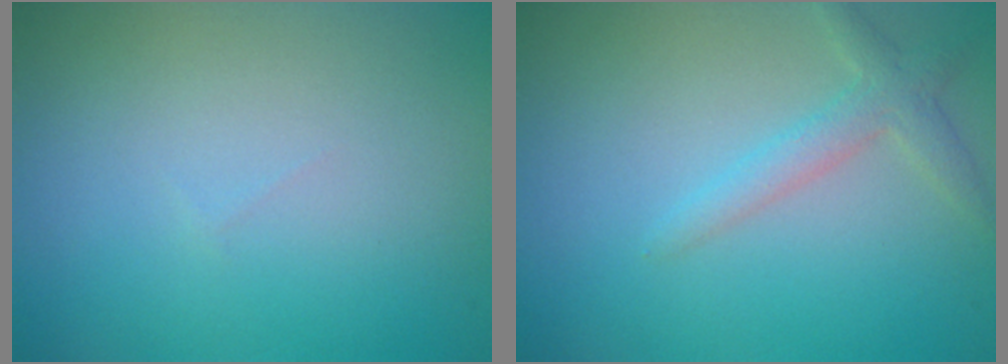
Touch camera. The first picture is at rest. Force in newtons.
{"total": 2.2, "press": 2.2, "slide": 0.1}